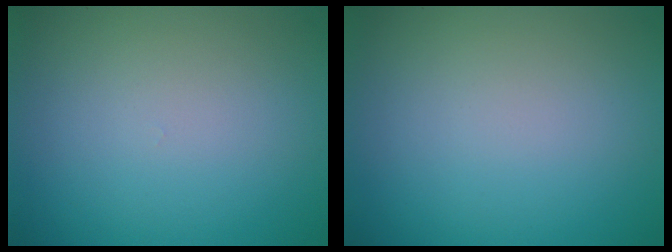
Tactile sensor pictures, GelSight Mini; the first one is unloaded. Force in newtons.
{"total": 0.0}